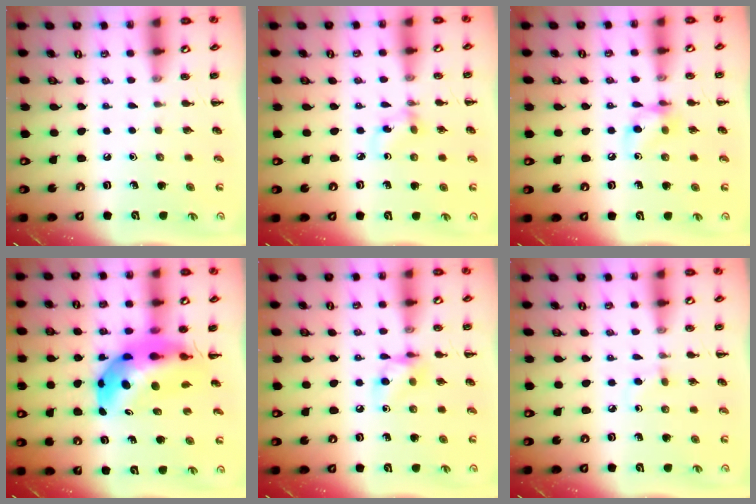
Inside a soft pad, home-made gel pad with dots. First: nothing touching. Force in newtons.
{"total": 2.8, "press": 2.6, "slide": 1.0}
{"total": 8.5, "press": 8.4, "slide": 1.3}
{"total": 11.6, "press": 11.1, "slide": 3.4}
{"total": 7.4, "press": 7.4, "slide": 0.2}
{"total": 3.9, "press": 3.6, "slide": 1.5}